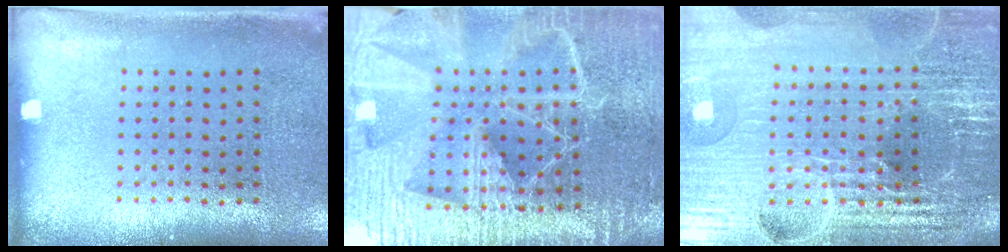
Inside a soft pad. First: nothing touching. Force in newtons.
{"total": 6.2, "press": 5.4, "slide": 3.0}
{"total": 6.7, "press": 5.9, "slide": 3.3}